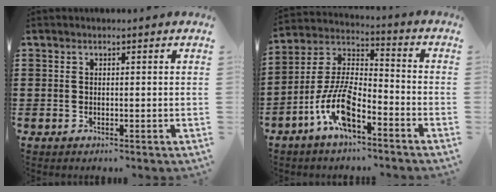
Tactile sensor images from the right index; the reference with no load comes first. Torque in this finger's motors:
{"motor_torque": [2.14, 0.00, 1.05, 0.21]}